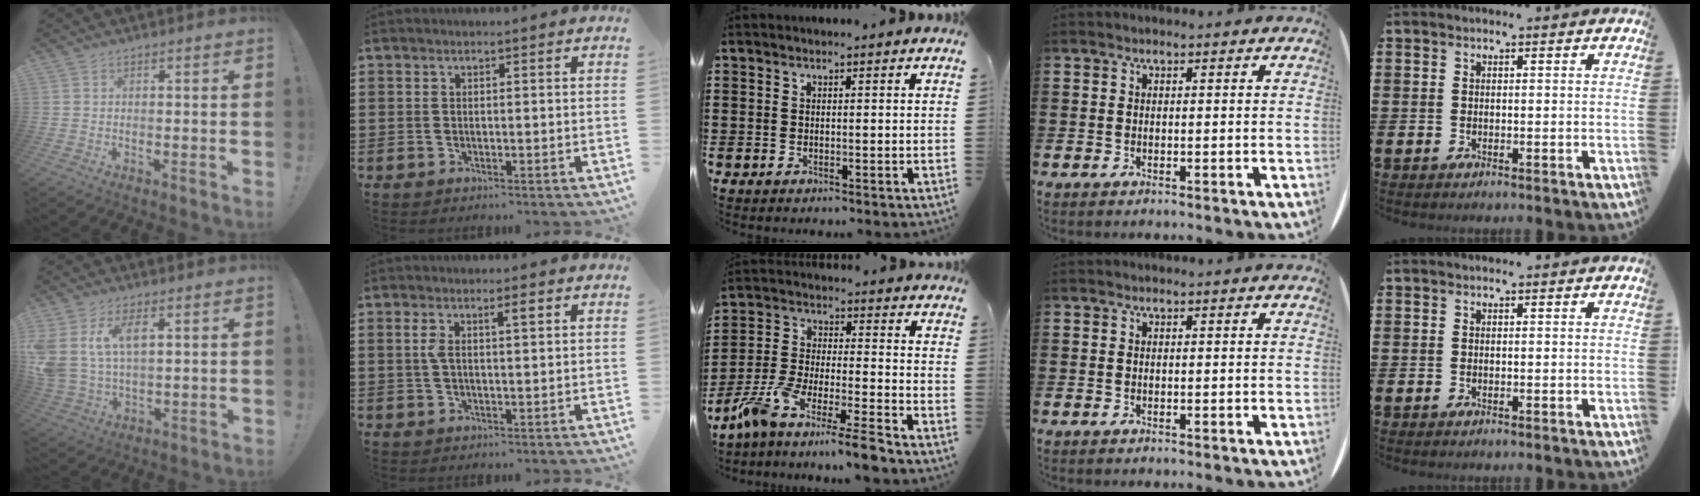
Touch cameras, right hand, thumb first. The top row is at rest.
{"thumb": {"total": 10.4, "force": [4.6, 5.9, 7.3], "torque": [-0.149, -0.008, 0.086]}, "index": {"total": 3.3, "force": [1.1, 0.8, 3.0], "torque": [-0.053, 0.003, 0.014]}, "middle": {"total": 8.3, "force": [-7.6, -0.7, 3.2], "torque": [-0.071, -0.008, -0.155]}}